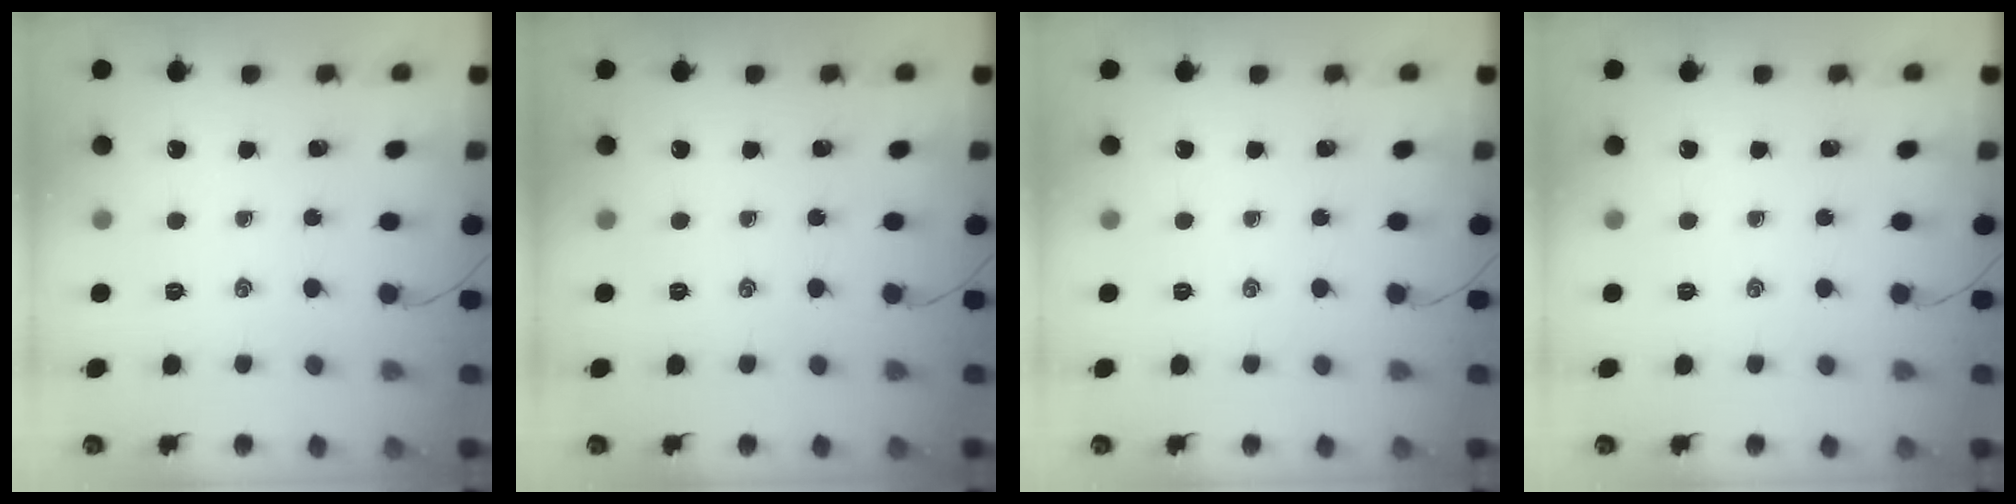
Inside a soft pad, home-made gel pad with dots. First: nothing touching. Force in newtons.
{"total": 0.0}
{"total": 0.0}
{"total": 0.0}